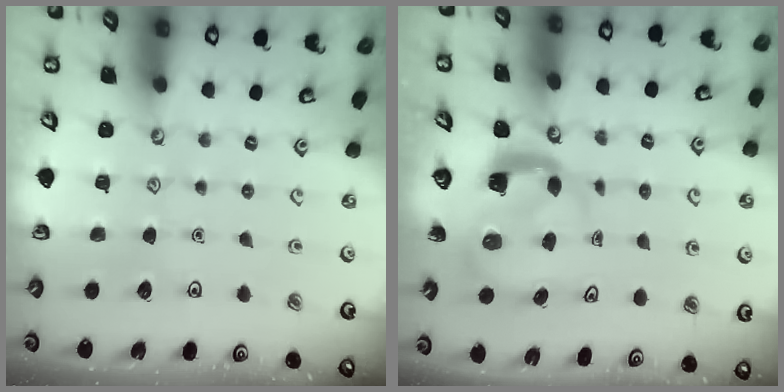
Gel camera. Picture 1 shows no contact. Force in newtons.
{"total": 4.0, "press": 4.0, "slide": 0.4}